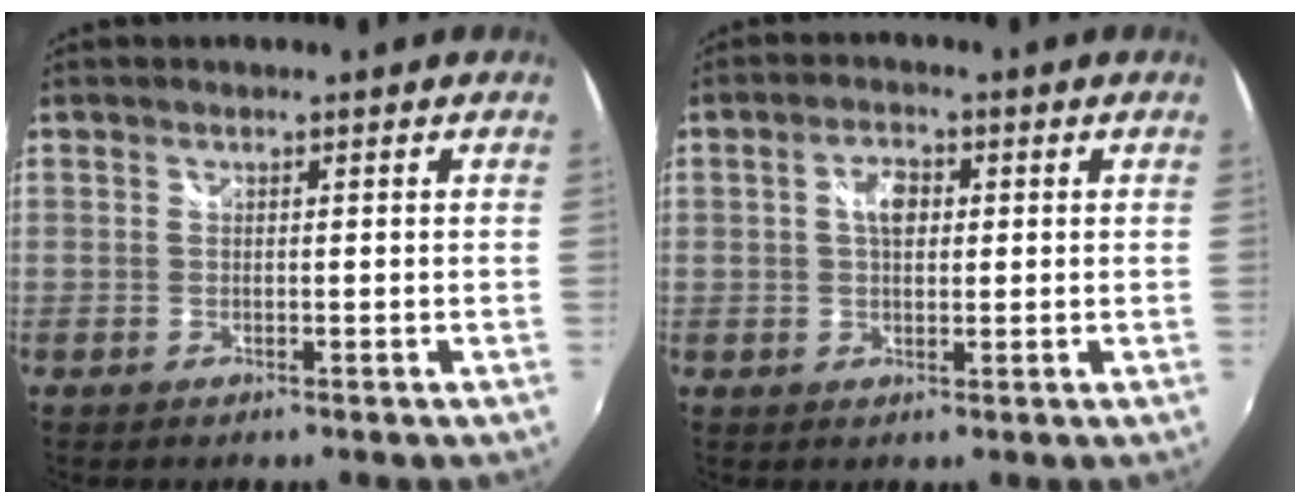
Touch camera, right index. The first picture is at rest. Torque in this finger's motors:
{"motor_torque": [0.79, 0.15, 0.20, 0.04]}